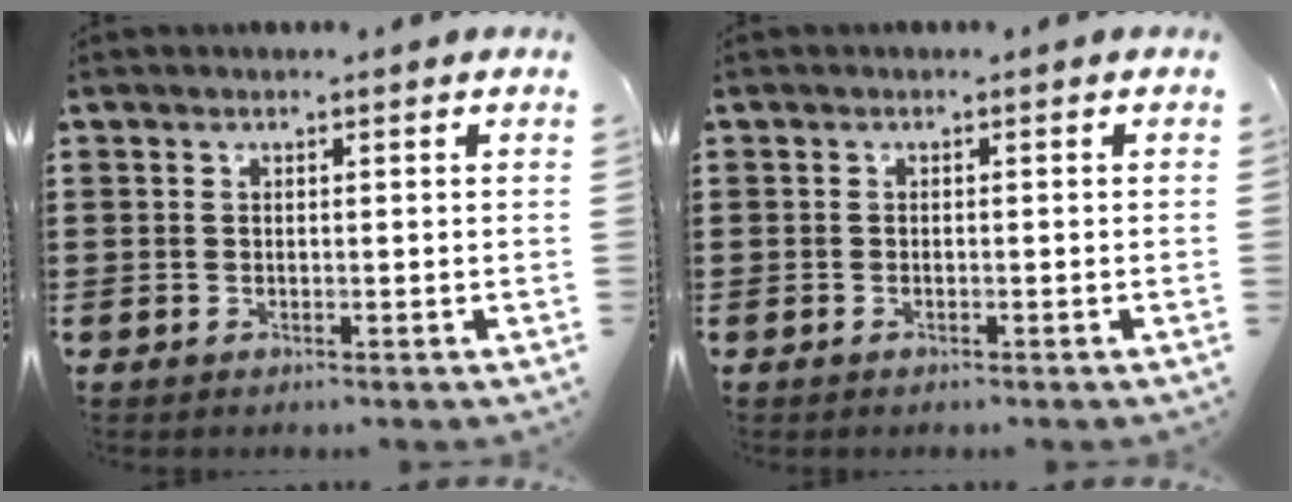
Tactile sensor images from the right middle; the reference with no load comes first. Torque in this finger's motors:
{"motor_torque": [-0.26, 0.26, 0.00, -0.01]}